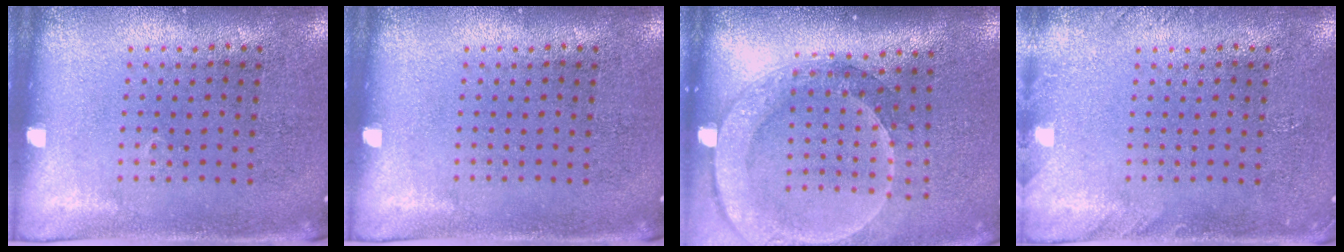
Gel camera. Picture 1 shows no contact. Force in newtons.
{"total": 0.0}
{"total": 2.5, "press": 2.0, "slide": 1.5}
{"total": 1.2, "press": 1.2, "slide": 0.1}